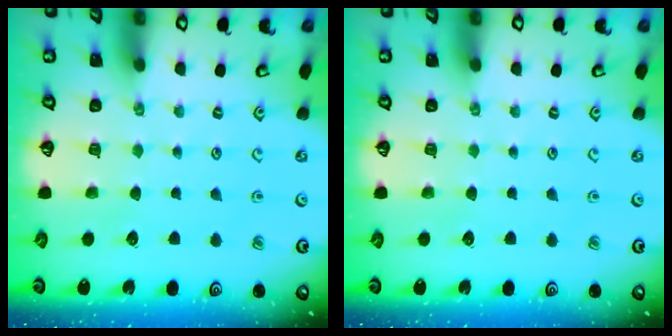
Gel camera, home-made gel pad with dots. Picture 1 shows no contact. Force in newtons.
{"total": 0.0}